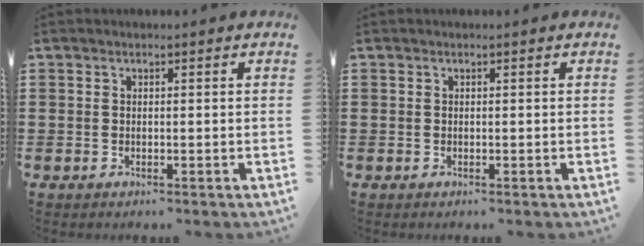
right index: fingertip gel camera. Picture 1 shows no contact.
{"total": 0.0}